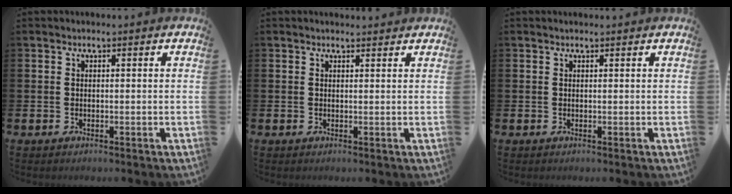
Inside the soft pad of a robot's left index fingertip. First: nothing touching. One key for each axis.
{"total": 0.8, "fx": 0.8, "fy": 0.1, "fz": 0.1, "tx": 0.008, "ty": -0.002, "tz": 0.012}
{"total": 0.0}